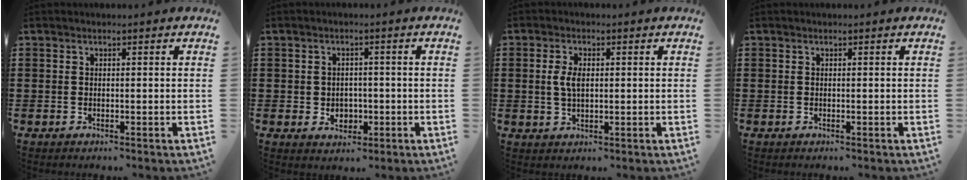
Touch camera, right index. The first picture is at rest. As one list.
[{"total": 2.6, "force": [-0.3, 2.3, 1.1], "torque": [-0.021, 0.001, -0.012]}, {"total": 3.6, "force": [0.4, 1.8, 3.0], "torque": [-0.069, 0.005, 0.004]}, {"total": 0.0}]